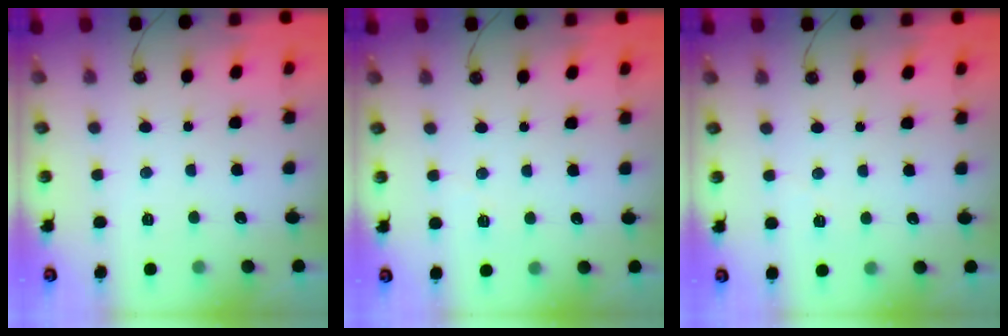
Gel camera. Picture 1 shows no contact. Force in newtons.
{"total": 3.8, "press": 3.7, "slide": 1.0}
{"total": 3.8, "press": 3.7, "slide": 1.0}